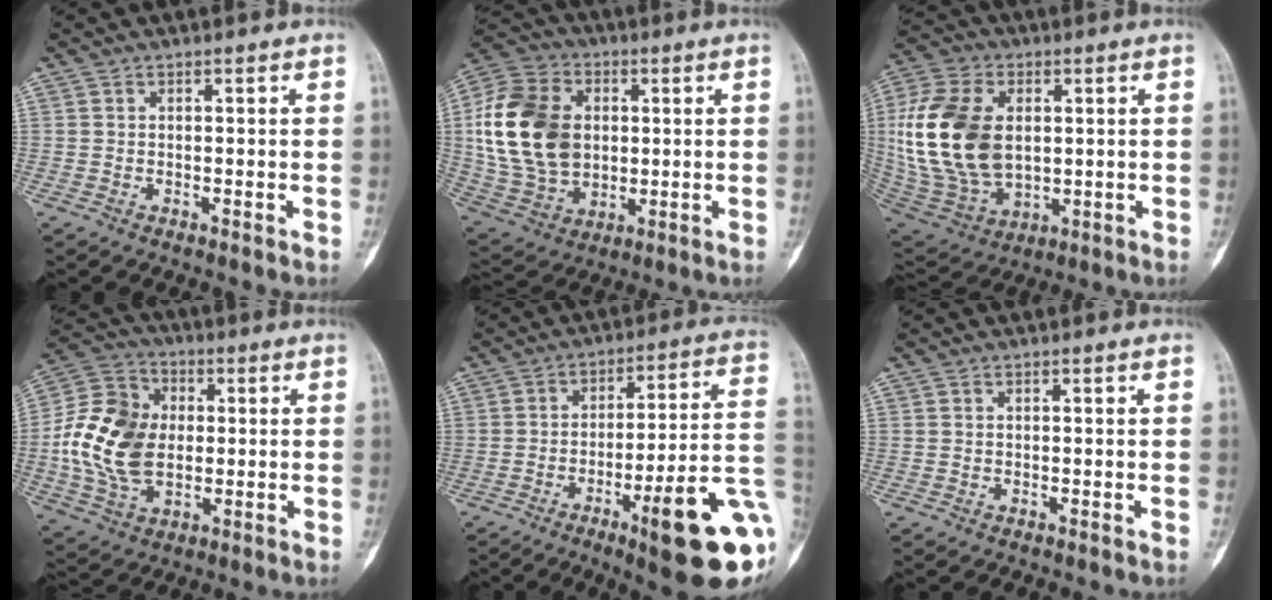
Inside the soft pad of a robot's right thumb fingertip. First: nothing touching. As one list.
[{"total": 20.4, "force": [2.3, 15.0, 13.7], "torque": [-0.251, 0.004, 0.049]}, {"total": 21.7, "force": [2.2, 14.2, 16.2], "torque": [-0.330, -0.011, 0.054]}, {"total": 17.3, "force": [0.0, 12.2, 12.3], "torque": [-0.223, 0.011, -0.001]}, {"total": 21.0, "force": [-7.5, 3.6, 19.3], "torque": [-0.213, 0.028, -0.099]}, {"total": 0.0}]